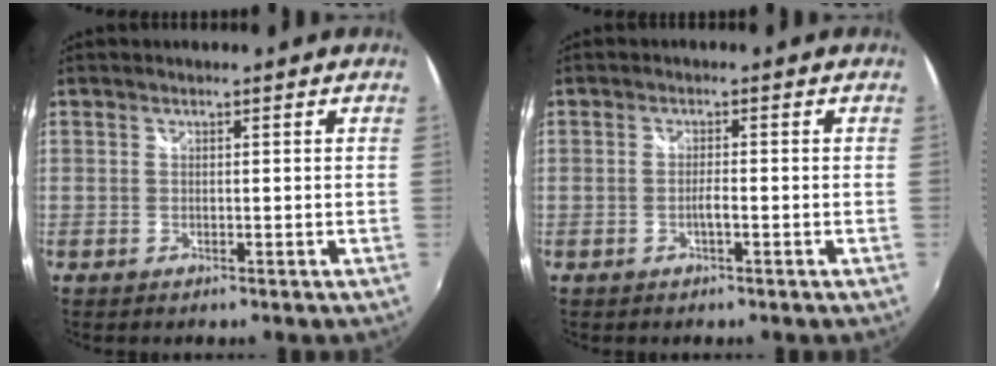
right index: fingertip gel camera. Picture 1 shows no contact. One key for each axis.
{"total": 1.5, "fx": -0.7, "fy": 0.2, "fz": 1.3, "tx": -0.025, "ty": 0.001, "tz": -0.014}